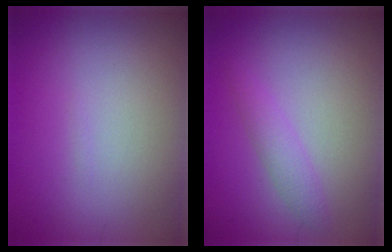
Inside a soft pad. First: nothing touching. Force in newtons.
{"total": 1.7, "press": 1.7, "slide": 0.1}